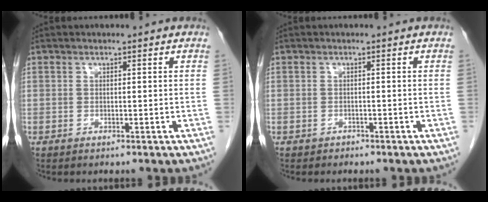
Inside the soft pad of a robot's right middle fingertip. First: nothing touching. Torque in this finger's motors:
{"motor_torque": [-0.36, -0.15, -0.06, -0.02]}